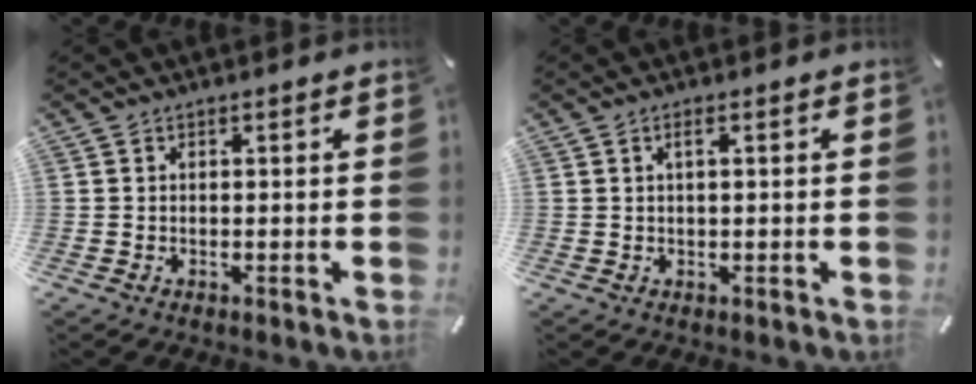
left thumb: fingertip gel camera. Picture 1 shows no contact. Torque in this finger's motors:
{"motor_torque": [-0.14, -0.36, 0.01, 0.07, -0.09]}